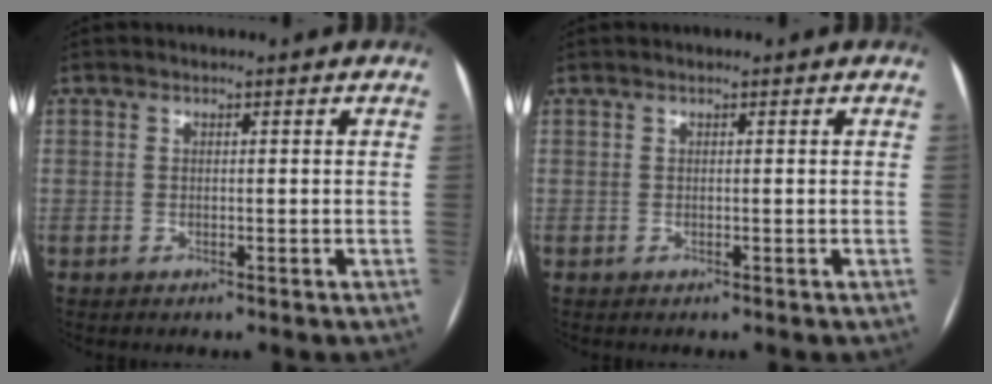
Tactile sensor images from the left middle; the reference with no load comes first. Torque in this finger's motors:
{"motor_torque": [-0.03, 0.15, 0.04, 0.01]}